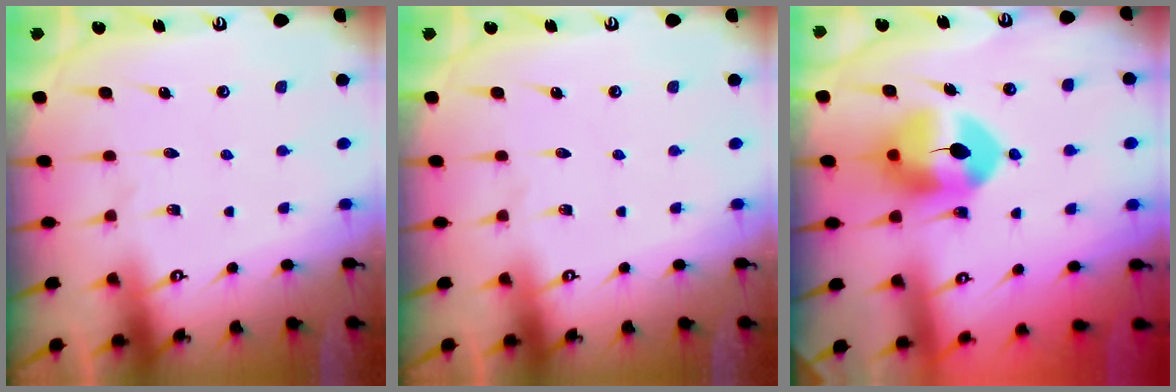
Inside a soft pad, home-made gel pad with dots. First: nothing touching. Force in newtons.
{"total": 0.0}
{"total": 8.8, "press": 8.7, "slide": 1.2}